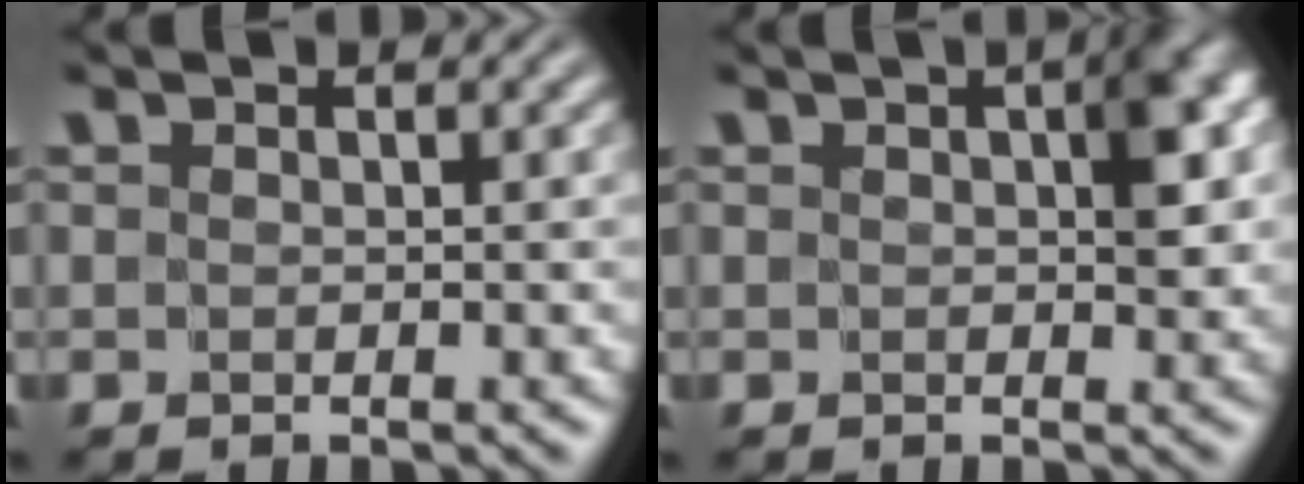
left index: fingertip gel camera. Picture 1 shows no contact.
{"total": 3.6, "force": [0.5, 1.8, 3.0], "torque": [-0.034, 0.005, 0.002]}